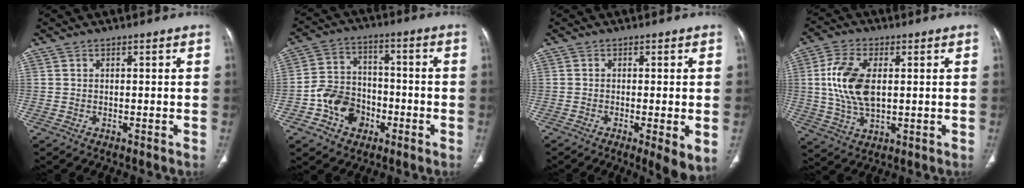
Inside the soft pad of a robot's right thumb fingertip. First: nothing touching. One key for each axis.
{"total": 10.5, "fx": -4.2, "fy": 8.3, "fz": 4.9, "tx": -0.056, "ty": 0.034, "tz": -0.073}
{"total": 5.9, "fx": -1.5, "fy": 1.0, "fz": 5.6, "tx": -0.094, "ty": -0.020, "tz": -0.025}
{"total": 11.9, "fx": 1.5, "fy": 6.5, "fz": 9.9, "tx": -0.203, "ty": -0.004, "tz": 0.030}